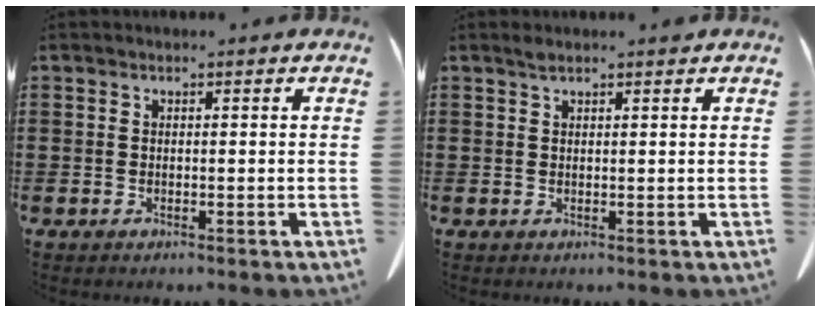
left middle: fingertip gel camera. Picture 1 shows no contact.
{"total": 1.2, "force": [0.9, 0.1, 0.7], "torque": [-0.017, -0.002, 0.018]}